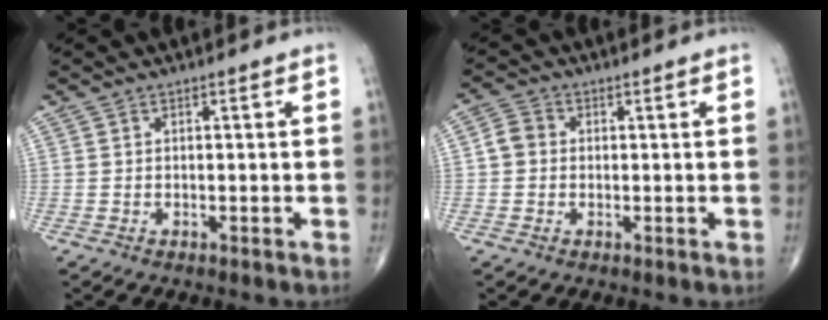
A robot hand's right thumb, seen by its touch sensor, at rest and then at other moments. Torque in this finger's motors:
{"motor_torque": [-0.34, 0.26, 0.18, -0.01, -0.04]}